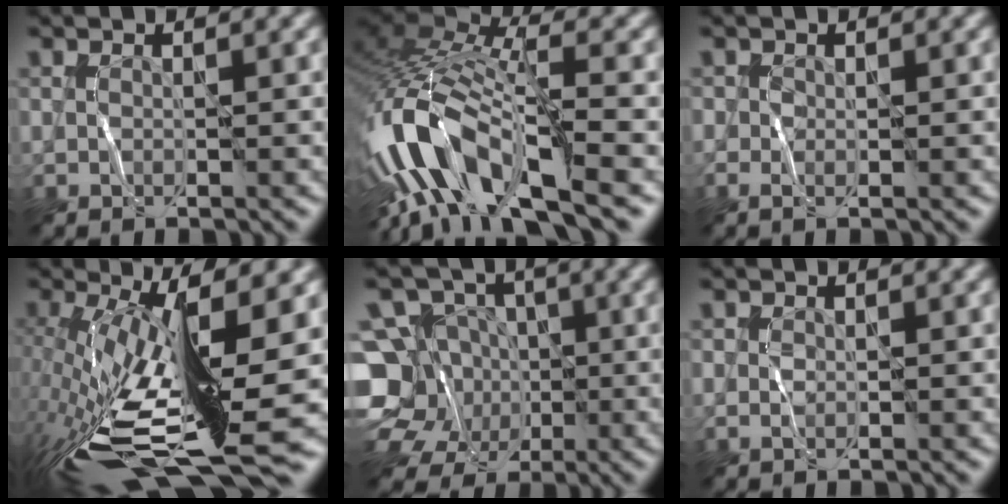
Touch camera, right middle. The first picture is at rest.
{"total": 12.5, "force": [-6.3, 5.6, 9.2], "torque": [-0.199, 0.015, -0.113]}
{"total": 0.7, "force": [-0.1, 0.5, 0.4], "torque": [-0.010, 0.000, -0.004]}
{"total": 15.4, "force": [-3.3, 4.2, 14.4], "torque": [-0.273, -0.008, -0.049]}
{"total": 10.0, "force": [-1.2, 9.6, 2.5], "torque": [-0.081, 0.024, -0.051]}
{"total": 0.0}